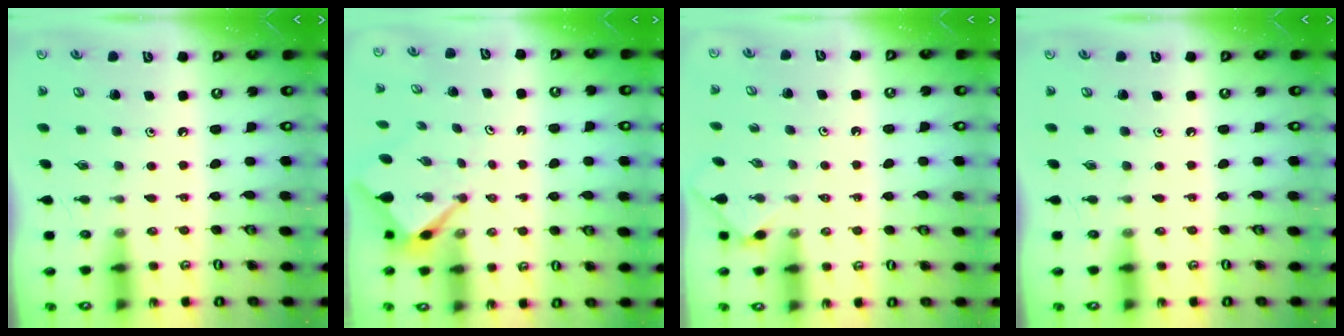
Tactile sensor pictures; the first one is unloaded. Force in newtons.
{"total": 3.1, "press": 3.1, "slide": 0.3}
{"total": 1.8, "press": 1.7, "slide": 0.4}
{"total": 0.0}